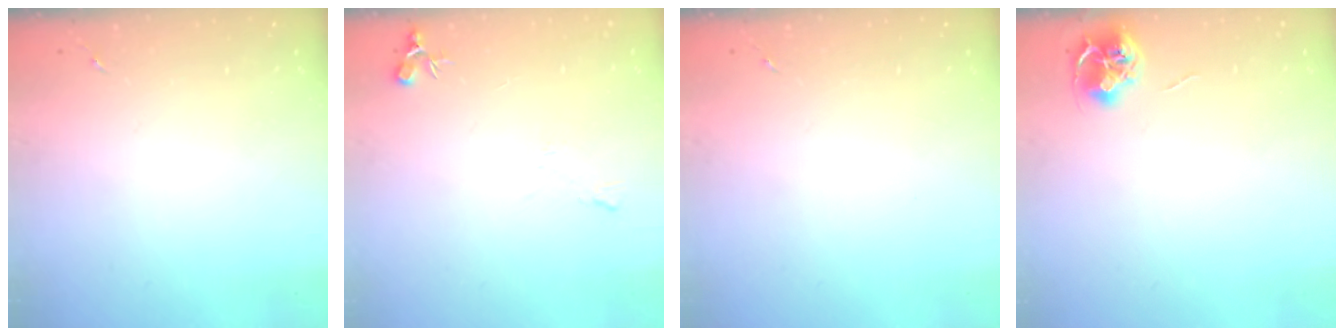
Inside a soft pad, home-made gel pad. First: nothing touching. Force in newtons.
{"total": 6.9, "press": 6.9, "slide": 0.7}
{"total": 0.0}
{"total": 7.1, "press": 7.1, "slide": 0.4}